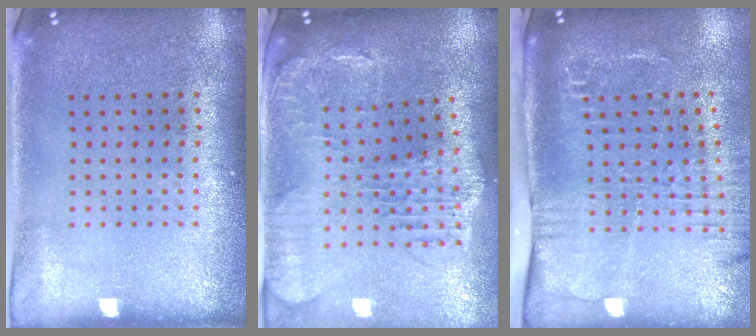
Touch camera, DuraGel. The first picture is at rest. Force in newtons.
{"total": 2.1, "press": 1.9, "slide": 0.9}
{"total": 2.7, "press": 2.1, "slide": 1.6}